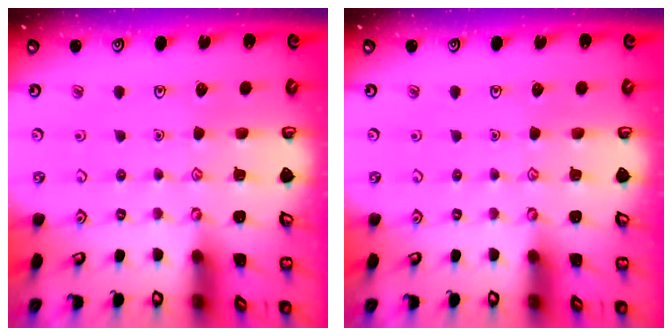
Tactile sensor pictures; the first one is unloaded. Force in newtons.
{"total": 0.0}